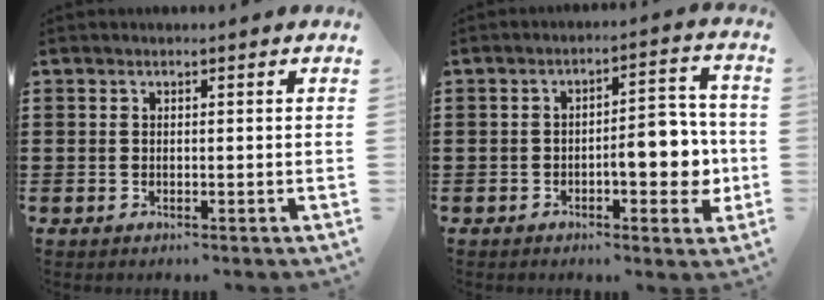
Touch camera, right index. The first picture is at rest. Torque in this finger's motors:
{"motor_torque": [0.89, 0.35, 0.46, 0.13]}